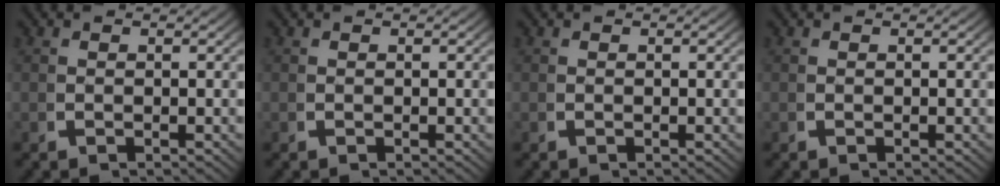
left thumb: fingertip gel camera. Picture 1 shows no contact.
{"total": 0.0}
{"total": 0.0}
{"total": 0.0}